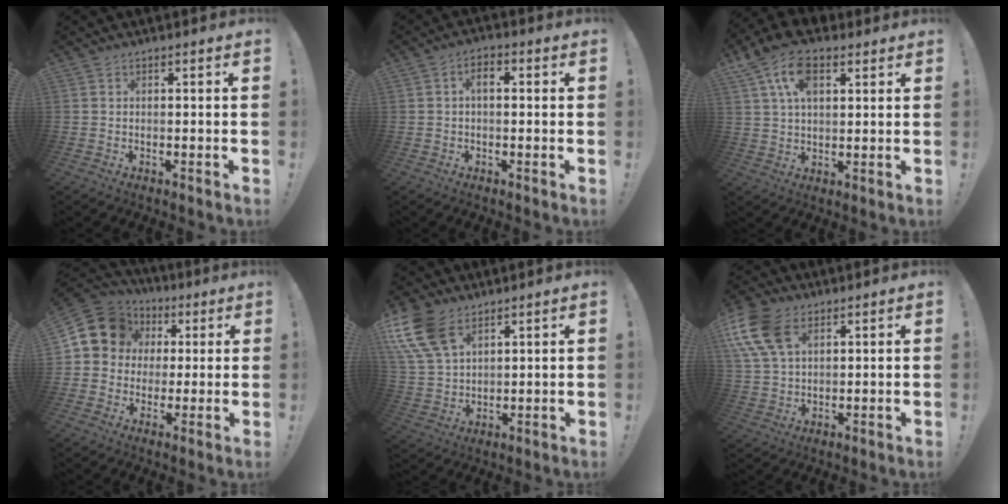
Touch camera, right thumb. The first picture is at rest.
{"total": 3.6, "force": [0.3, 2.0, 3.0], "torque": [-0.044, 0.006, 0.001]}
{"total": 12.6, "force": [6.1, 7.0, 8.6], "torque": [-0.164, -0.015, 0.109]}
{"total": 12.0, "force": [3.6, 10.6, 4.5], "torque": [-0.061, -0.010, 0.074]}
{"total": 13.0, "force": [7.5, 7.5, 7.4], "torque": [-0.165, -0.032, 0.146]}
{"total": 13.7, "force": [6.1, 8.6, 8.7], "torque": [-0.185, -0.018, 0.117]}